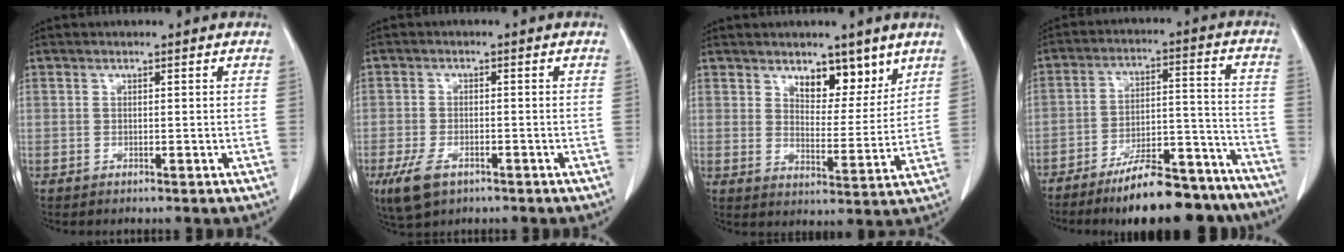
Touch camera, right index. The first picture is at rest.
{"total": 5.3, "force": [-2.9, 2.7, 3.5], "torque": [-0.076, -0.007, -0.047]}
{"total": 7.1, "force": [4.9, 3.1, 4.1], "torque": [-0.049, -0.010, 0.078]}
{"total": 19.2, "force": [-16.4, 4.5, 9.0], "torque": [-0.095, 0.045, -0.246]}